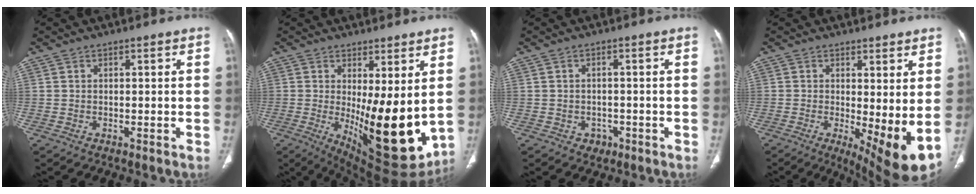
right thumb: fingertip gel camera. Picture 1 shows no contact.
{"total": 16.6, "force": [-0.2, 5.9, 15.6], "torque": [-0.216, -0.045, 0.020]}
{"total": 2.5, "force": [-1.2, 2.1, 0.8], "torque": [-0.002, 0.008, -0.013]}
{"total": 9.8, "force": [0.0, 3.1, 9.3], "torque": [-0.138, -0.023, 0.008]}